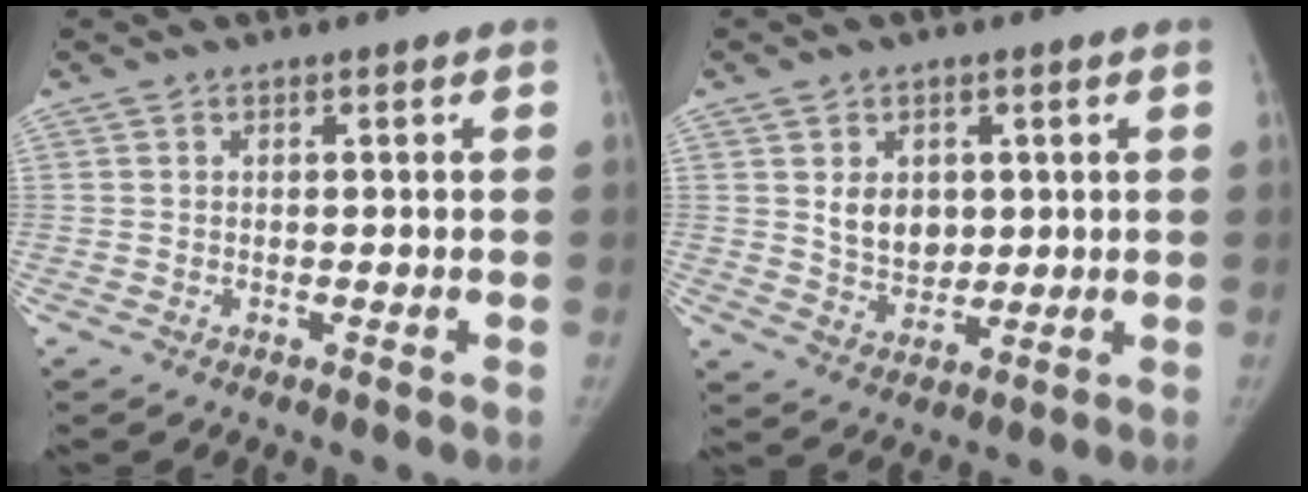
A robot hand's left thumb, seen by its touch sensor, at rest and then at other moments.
{"total": 7.1, "force": [1.7, 5.4, 4.3], "torque": [-0.039, -0.016, 0.041]}